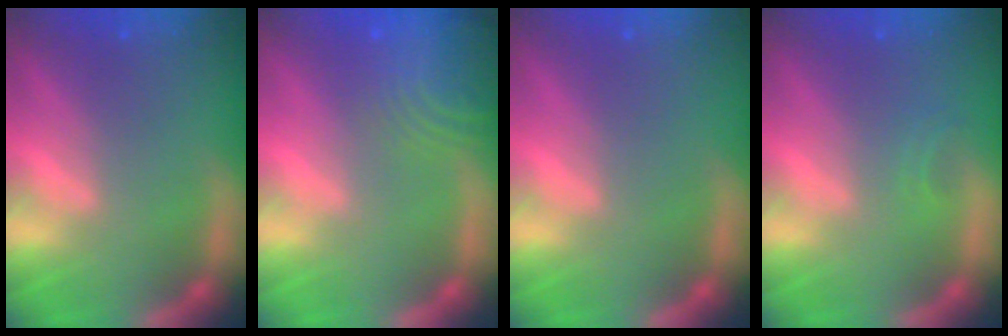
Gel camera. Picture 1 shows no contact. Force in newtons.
{"total": 8.0}
{"total": 0.0}
{"total": 0.9}